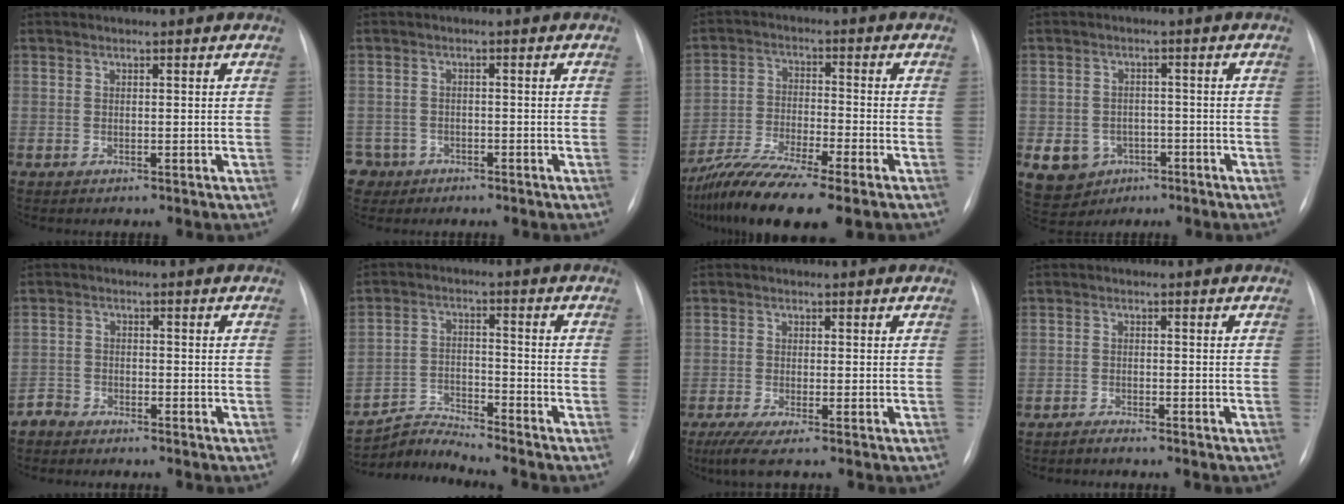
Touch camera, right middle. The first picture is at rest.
{"total": 4.0, "force": [-2.5, 3.1, -0.5], "torque": [0.010, 0.009, -0.043]}
{"total": 12.6, "force": [-9.6, 1.0, 8.0], "torque": [-0.151, -0.023, -0.166]}
{"total": 7.3, "force": [-3.2, 6.2, 2.1], "torque": [-0.043, 0.006, -0.038]}
{"total": 2.3, "force": [-2.1, 0.6, -0.5], "torque": [0.012, -0.003, -0.044]}
{"total": 5.9, "force": [-5.5, -1.7, -1.3], "torque": [0.006, -0.005, -0.103]}
{"total": 3.4, "force": [-2.2, 0.0, 2.5], "torque": [-0.053, -0.012, -0.047]}
{"total": 1.2, "force": [-1.2, -0.1, 0.1], "torque": [-0.005, -0.003, -0.022]}